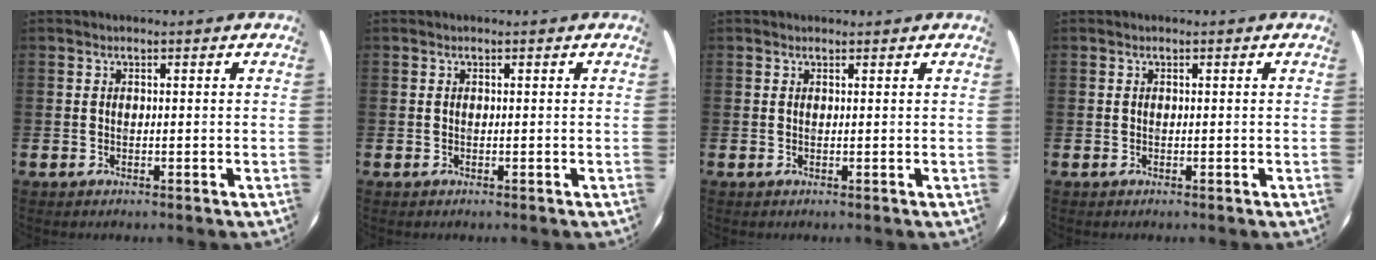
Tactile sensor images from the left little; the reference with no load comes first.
{"total": 0.0}
{"total": 0.5, "force": [0.5, 0.1, 0.0], "torque": [0.008, -0.001, 0.008]}
{"total": 0.0}